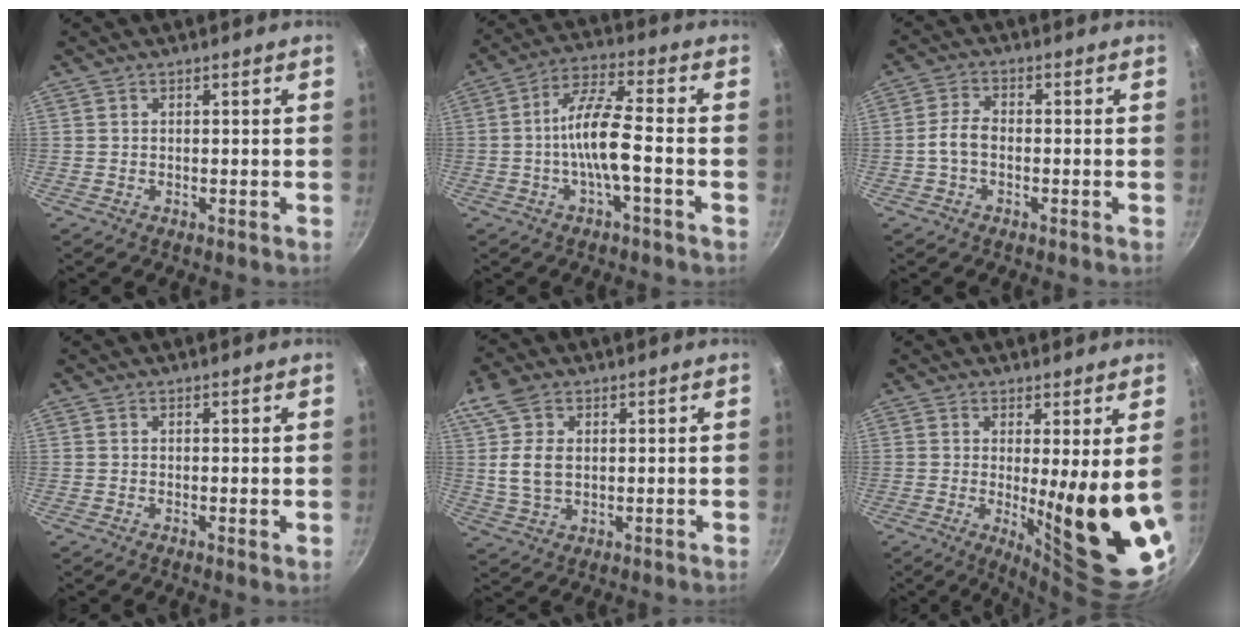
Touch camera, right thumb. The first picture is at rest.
{"total": 9.4, "force": [-2.3, 2.2, 8.8], "torque": [-0.172, 0.033, -0.052]}
{"total": 4.0, "force": [-1.1, 2.4, 3.0], "torque": [-0.058, 0.022, -0.028]}
{"total": 0.5, "force": [0.2, 0.1, 0.5], "torque": [-0.008, -0.006, 0.000]}
{"total": 8.4, "force": [1.8, 5.4, 6.2], "torque": [-0.119, -0.001, 0.032]}
{"total": 14.1, "force": [0.1, 2.3, 13.9], "torque": [-0.179, -0.046, 0.014]}